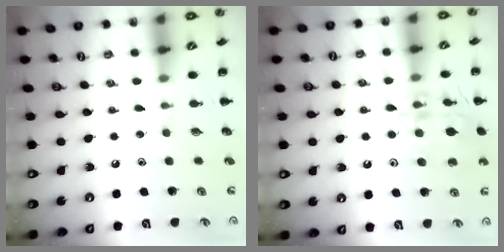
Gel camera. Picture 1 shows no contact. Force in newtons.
{"total": 13.6, "press": 13.6, "slide": 0.6}